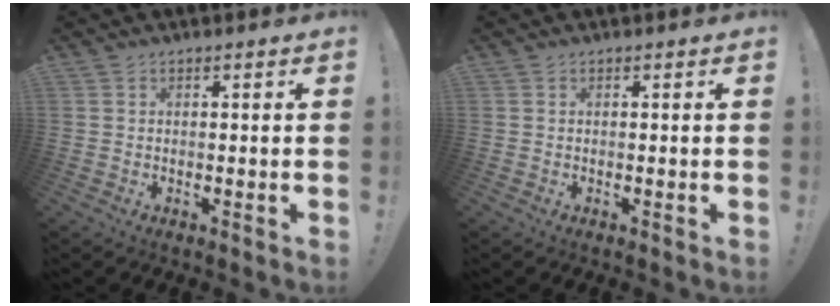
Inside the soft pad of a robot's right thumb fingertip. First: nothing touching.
{"total": 0.0}